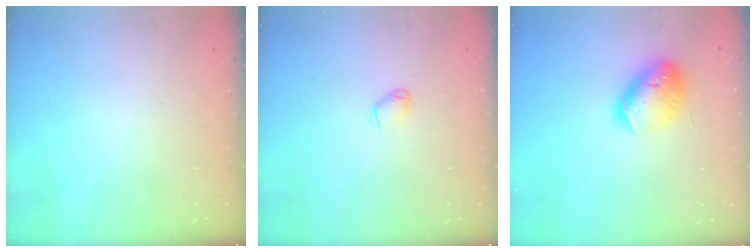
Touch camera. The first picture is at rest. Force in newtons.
{"total": 2.0, "press": 2.0, "slide": 0.4}
{"total": 14.9, "press": 14.7, "slide": 2.2}